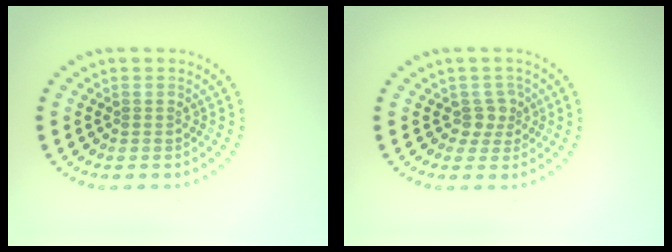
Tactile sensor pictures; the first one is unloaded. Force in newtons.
{"total": 2.0, "press": 1.4, "slide": 1.4}